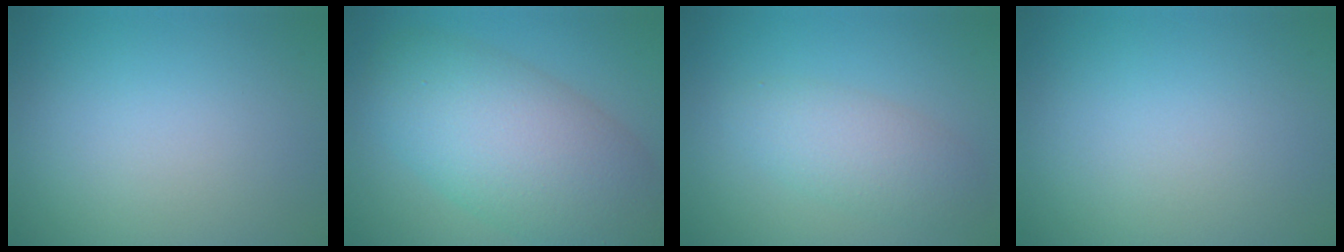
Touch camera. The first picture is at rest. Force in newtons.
{"total": 9.9, "press": 9.8, "slide": 0.6}
{"total": 3.3, "press": 3.3, "slide": 0.2}
{"total": 0.0}